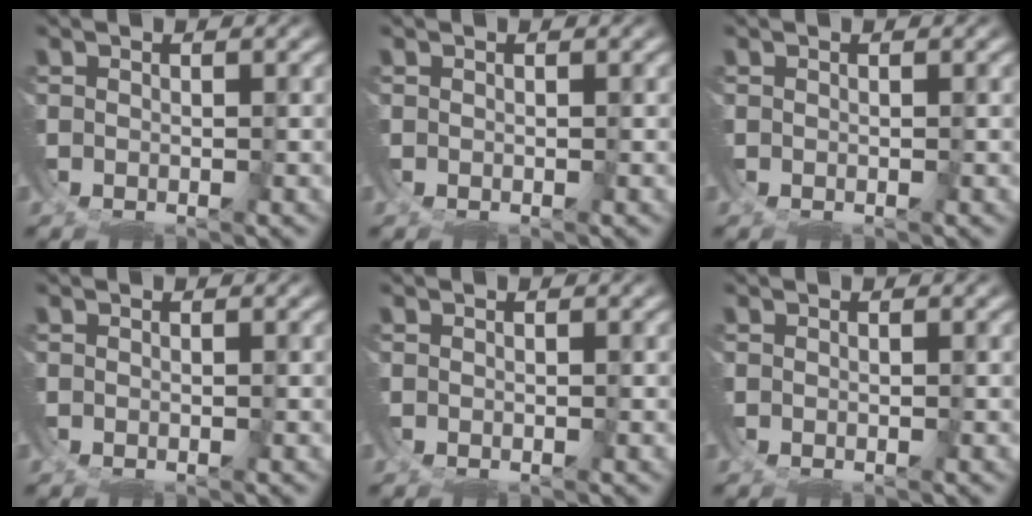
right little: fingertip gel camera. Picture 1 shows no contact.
{"total": 0.0}
{"total": 0.0}
{"total": 0.0}
{"total": 0.0}
{"total": 0.0}